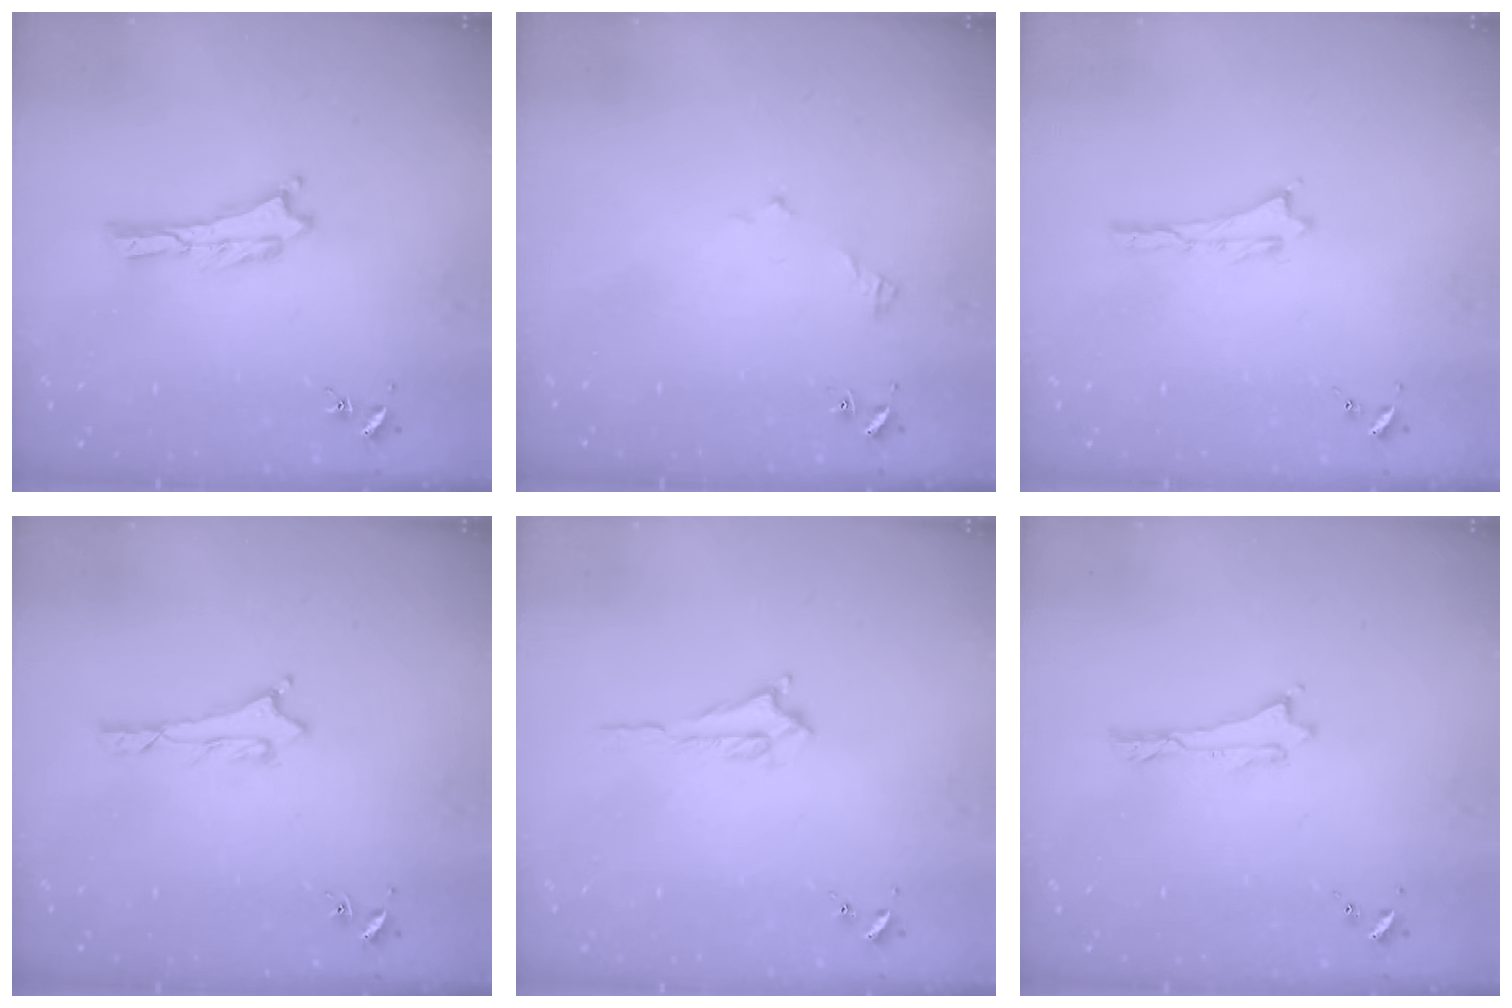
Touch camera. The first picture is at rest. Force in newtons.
{"total": 2.9, "press": 2.9, "slide": 0.3}
{"total": 0.0}
{"total": 0.9, "press": 0.8, "slide": 0.1}
{"total": 0.7, "press": 0.7, "slide": 0.2}
{"total": 0.0}